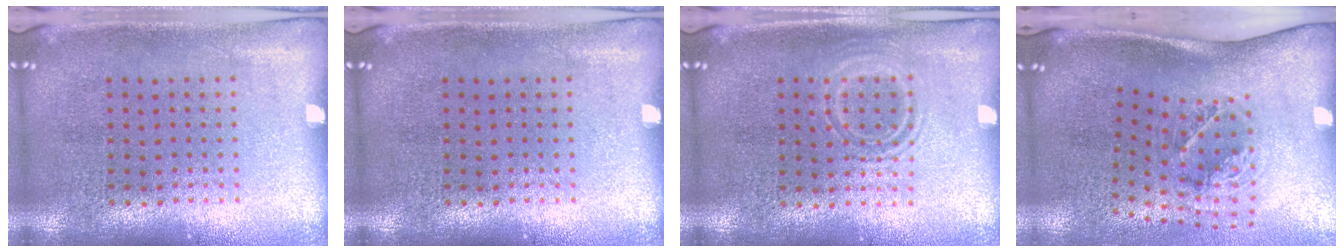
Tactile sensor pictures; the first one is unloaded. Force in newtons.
{"total": 0.0}
{"total": 1.1, "press": 1.0, "slide": 0.5}
{"total": 2.0, "press": 1.3, "slide": 1.6}